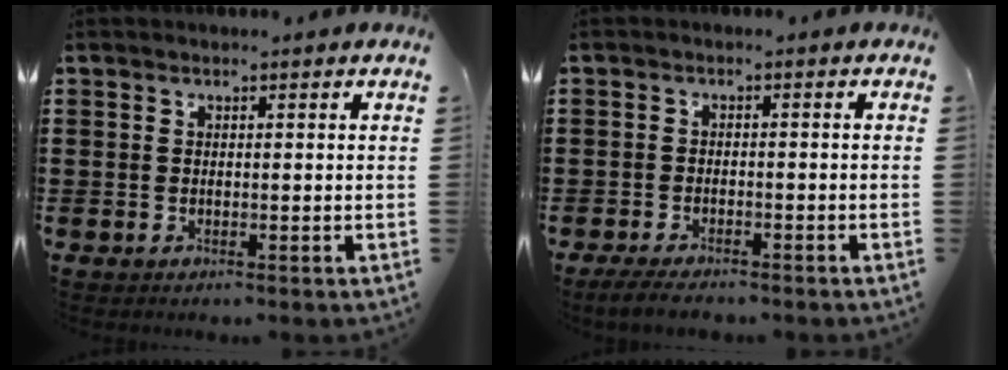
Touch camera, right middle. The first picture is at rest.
{"total": 2.6, "force": [-2.4, 0.5, 0.8], "torque": [-0.030, -0.002, -0.054]}